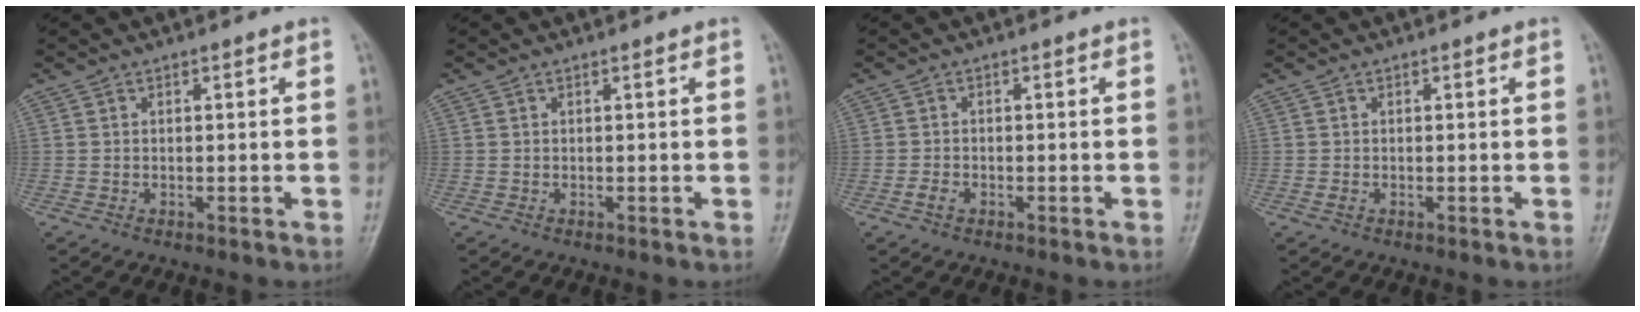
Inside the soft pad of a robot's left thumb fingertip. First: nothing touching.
{"total": 0.0}
{"total": 1.7, "force": [-1.0, 1.0, 0.9], "torque": [-0.020, 0.005, -0.020]}
{"total": 0.7, "force": [-0.3, 0.5, 0.4], "torque": [-0.010, -0.002, -0.006]}